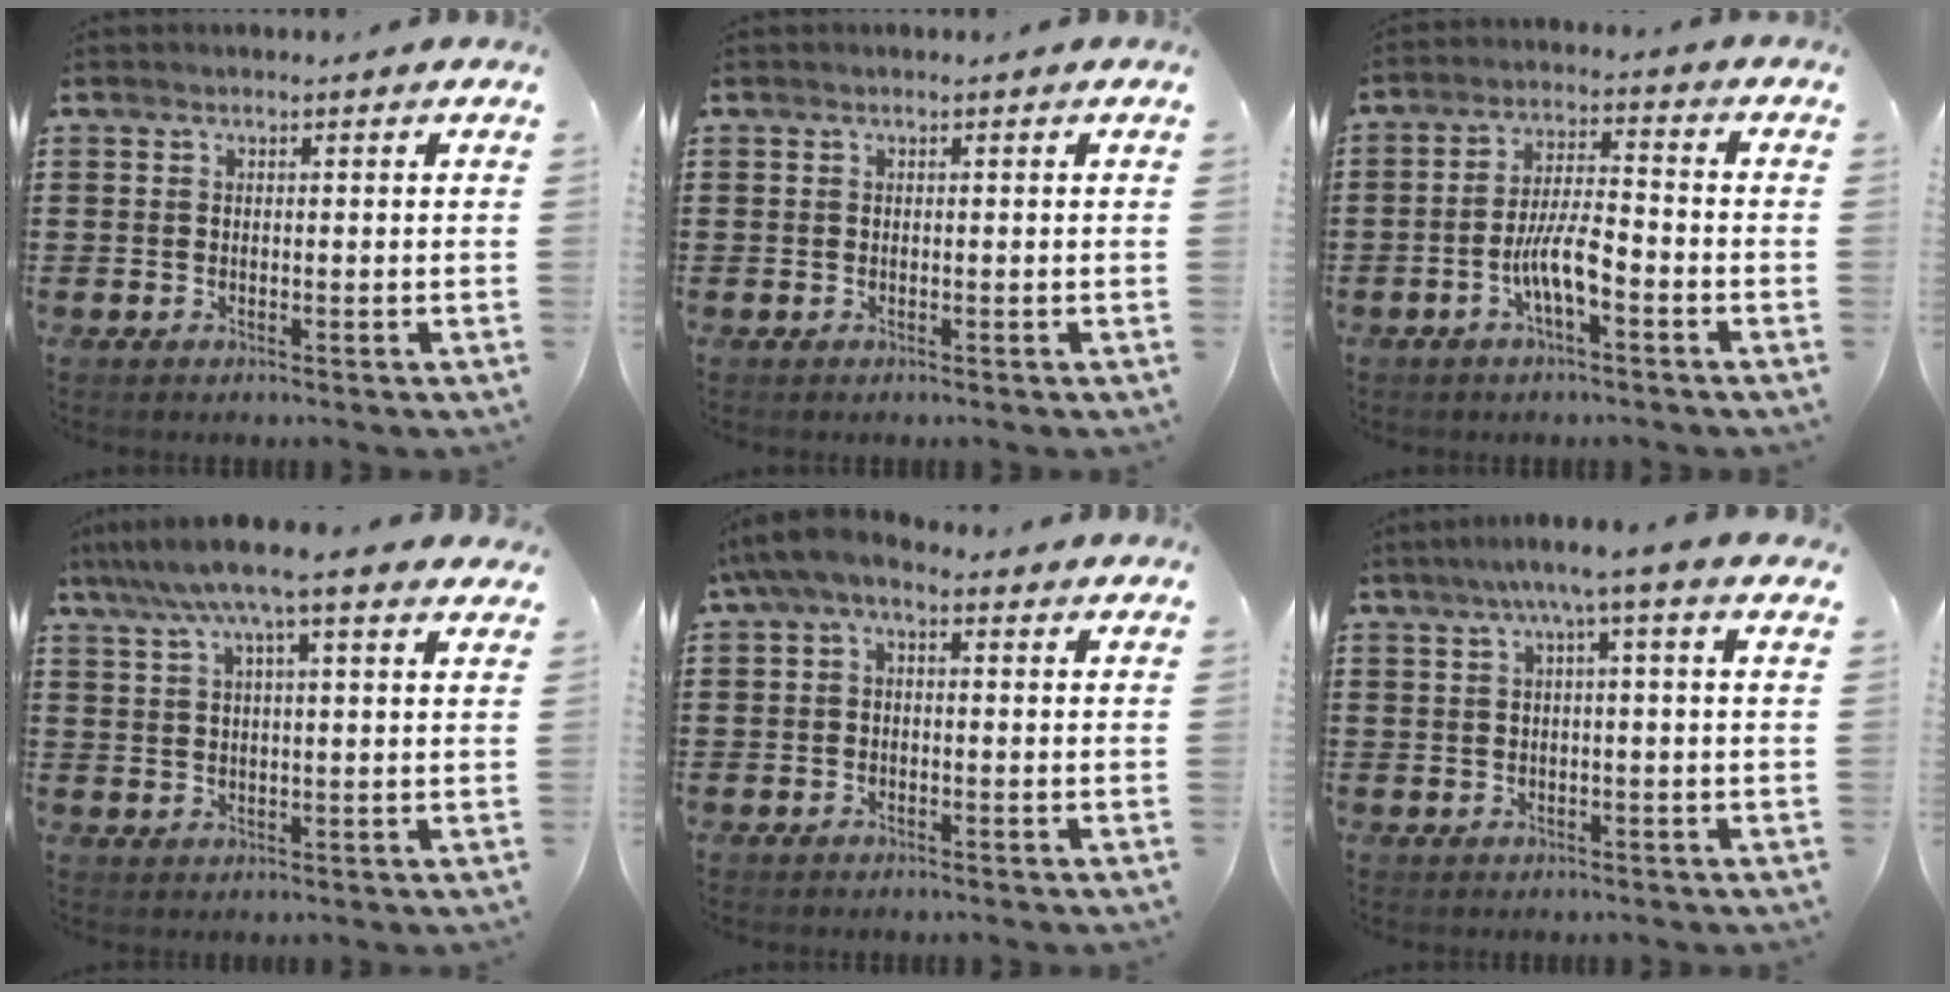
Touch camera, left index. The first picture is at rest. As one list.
[{"total": 0.0}, {"total": 7.1, "force": [-3.0, 1.9, 6.1], "torque": [-0.136, -0.001, -0.061]}, {"total": 7.8, "force": [5.8, 0.8, 5.3], "torque": [-0.117, -0.006, 0.101]}, {"total": 2.3, "force": [-1.0, 0.9, 1.9], "torque": [-0.043, 0.003, -0.025]}, {"total": 3.2, "force": [1.1, -0.7, 2.9], "torque": [-0.056, -0.001, 0.016]}]